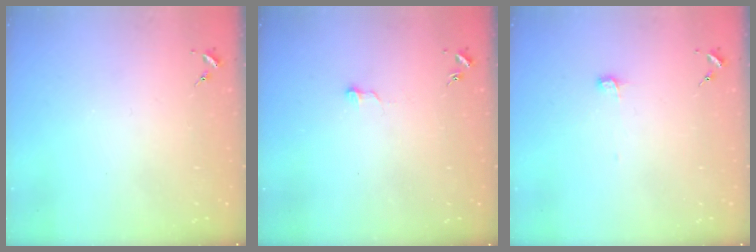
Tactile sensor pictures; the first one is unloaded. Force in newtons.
{"total": 3.6, "press": 3.6, "slide": 0.3}
{"total": 4.1, "press": 4.0, "slide": 0.4}